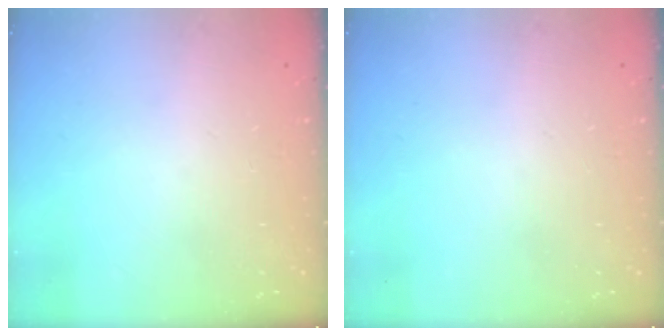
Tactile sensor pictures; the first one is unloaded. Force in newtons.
{"total": 0.0}